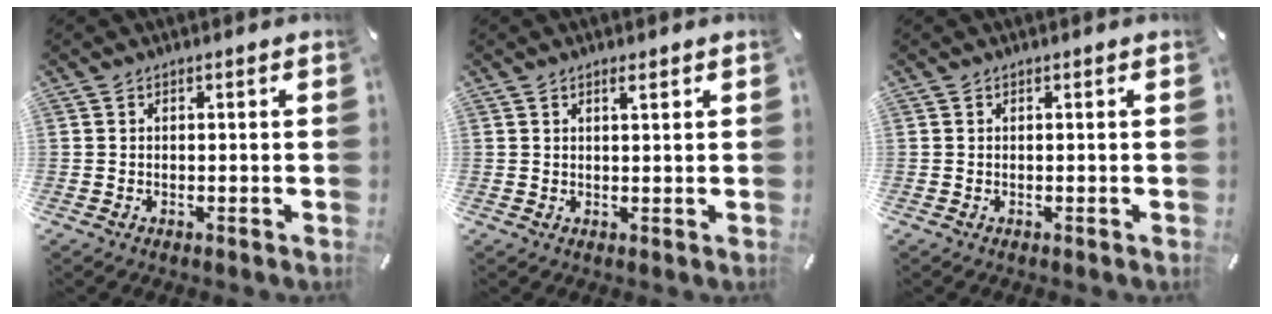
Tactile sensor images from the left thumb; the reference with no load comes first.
{"total": 1.7, "force": [1.0, 0.4, 1.2], "torque": [-0.026, 0.001, 0.017]}
{"total": 0.0}